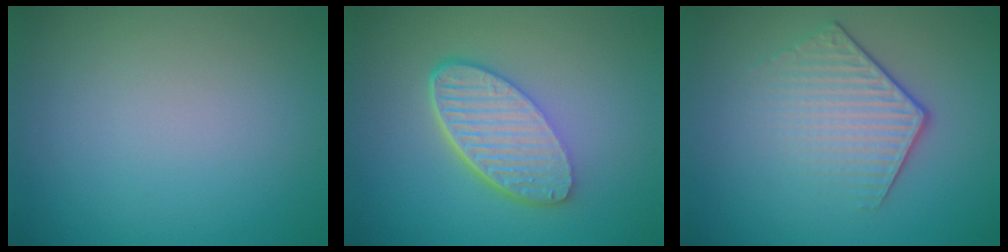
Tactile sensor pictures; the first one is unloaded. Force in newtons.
{"total": 6.1, "press": 4.4, "slide": 4.2}
{"total": 4.0, "press": 2.8, "slide": 2.9}